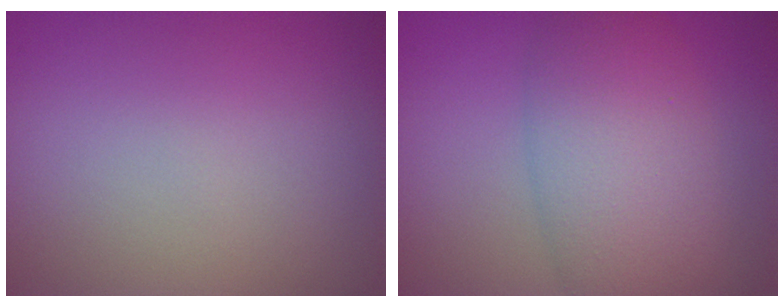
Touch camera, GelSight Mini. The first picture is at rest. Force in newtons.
{"total": 7.1, "press": 7.1, "slide": 0.2}